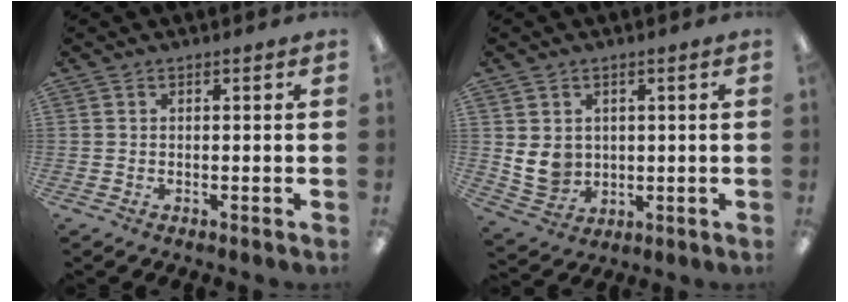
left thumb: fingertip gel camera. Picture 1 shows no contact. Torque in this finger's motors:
{"motor_torque": [0.41, 1.56, 0.63, -0.77, 0.00]}